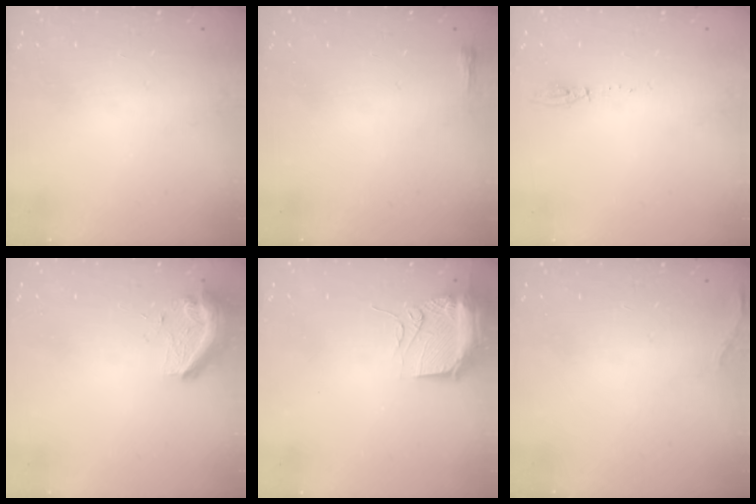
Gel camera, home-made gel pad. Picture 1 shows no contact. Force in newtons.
{"total": 2.3, "press": 2.2, "slide": 0.7}
{"total": 4.8, "press": 4.7, "slide": 1.0}
{"total": 9.2, "press": 9.2, "slide": 0.3}
{"total": 14.7, "press": 10.7, "slide": 10.1}
{"total": 7.3, "press": 5.5, "slide": 4.8}